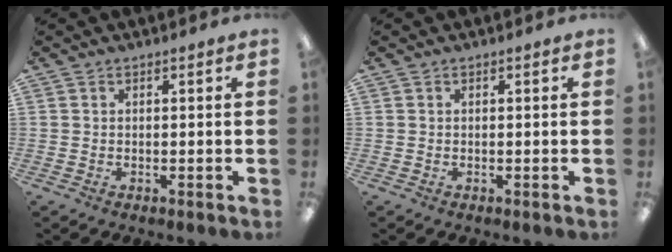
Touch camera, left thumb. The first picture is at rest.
{"total": 0.0}